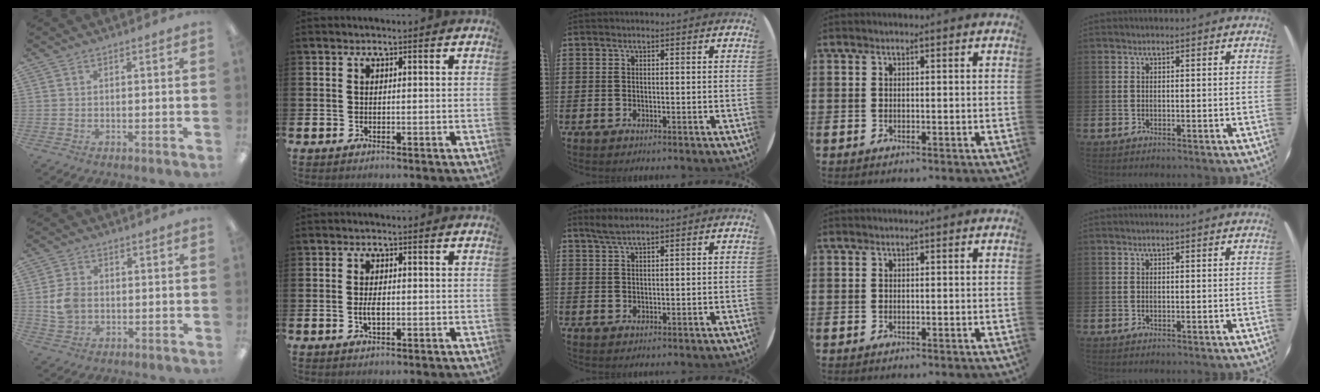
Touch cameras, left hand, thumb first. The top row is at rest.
{"thumb": {"total": 6.3, "force": [0.1, 5.0, 3.9], "torque": [-0.078, 0.006, 0.003]}, "index": {"total": 2.1, "force": [-0.3, 0.9, 1.9], "torque": [-0.030, -0.002, -0.007]}, "middle": {"total": 2.2, "force": [1.8, 0.2, 1.2], "torque": [-0.025, 0.003, 0.032]}}